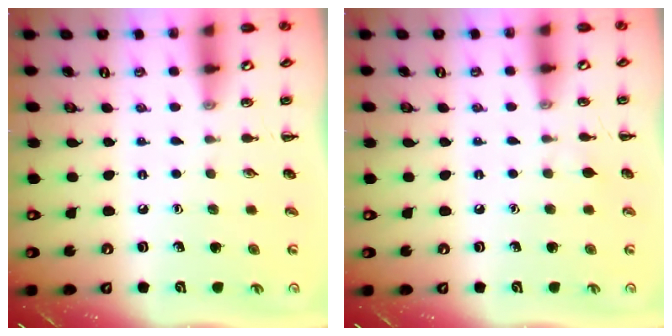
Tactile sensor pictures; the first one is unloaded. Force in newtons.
{"total": 2.7, "press": 2.5, "slide": 1.0}